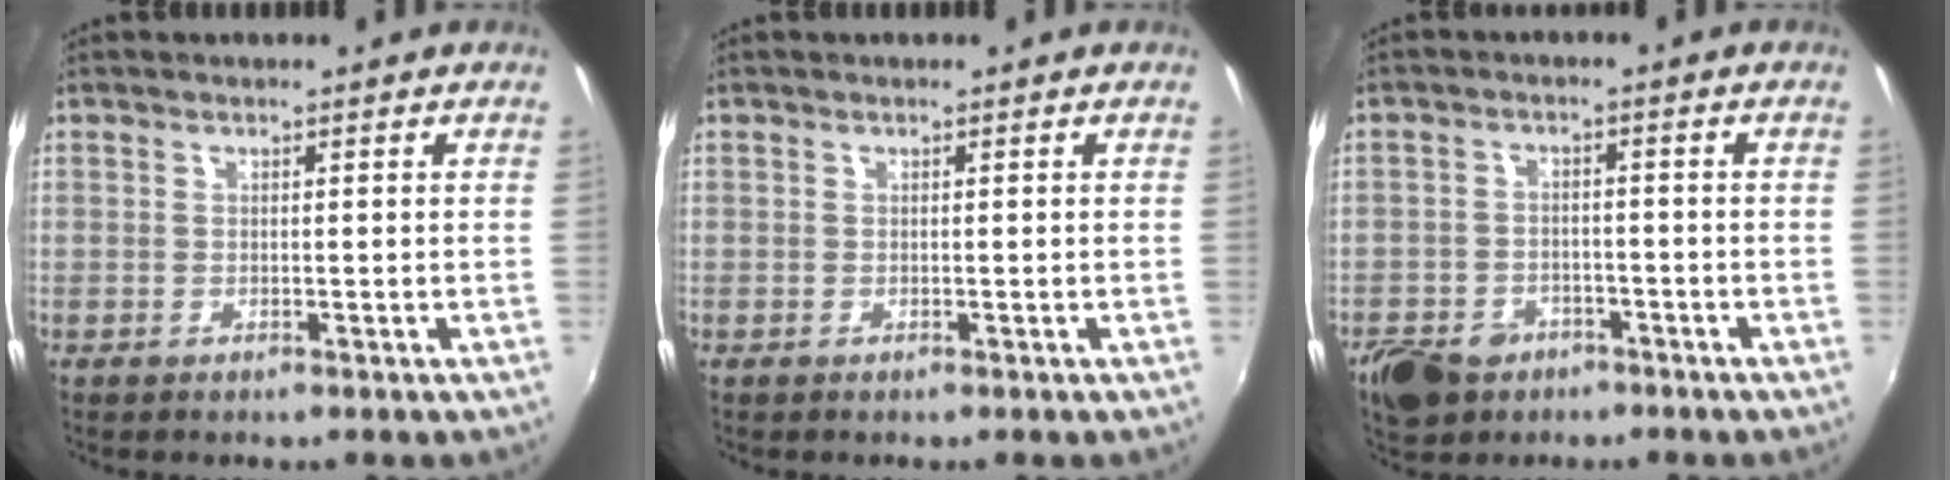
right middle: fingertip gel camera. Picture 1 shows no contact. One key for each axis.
{"total": 0.0}
{"total": 9.1, "fx": -5.6, "fy": 6.2, "fz": 3.6, "tx": -0.105, "ty": -0.003, "tz": -0.089}